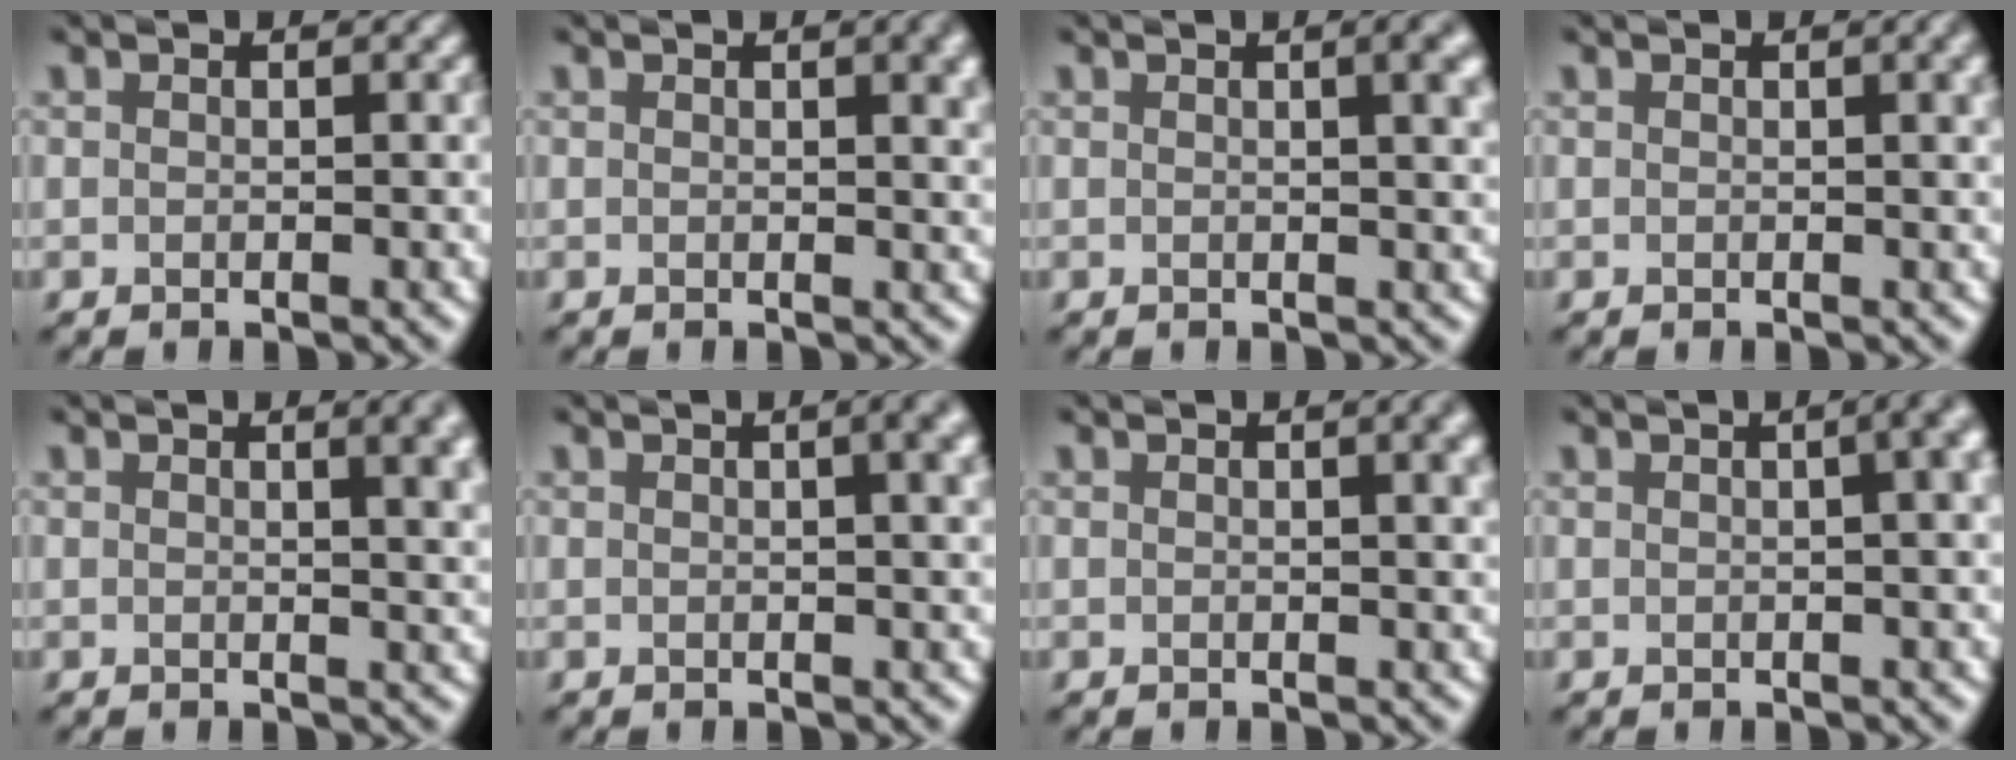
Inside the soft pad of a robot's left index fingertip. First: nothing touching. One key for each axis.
{"total": 3.1, "fx": 1.2, "fy": 1.1, "fz": 2.6, "tx": -0.021, "ty": 0.004, "tz": 0.015}
{"total": 4.1, "fx": 1.3, "fy": 1.6, "fz": 3.6, "tx": -0.024, "ty": 0.013, "tz": 0.009}
{"total": 1.9, "fx": 0.7, "fy": 0.6, "fz": 1.7, "tx": -0.015, "ty": 0.005, "tz": 0.008}
{"total": 5.0, "fx": 1.7, "fy": 2.1, "fz": 4.2, "tx": -0.023, "ty": 0.011, "tz": 0.018}
{"total": 5.2, "fx": 1.8, "fy": 2.3, "fz": 4.4, "tx": -0.023, "ty": 0.026, "tz": 0.000}
{"total": 3.0, "fx": 1.1, "fy": 1.0, "fz": 2.6, "tx": -0.019, "ty": 0.007, "tz": 0.012}
{"total": 8.3, "fx": 2.4, "fy": 4.4, "fz": 6.6, "tx": -0.006, "ty": 0.053, "tz": -0.011}